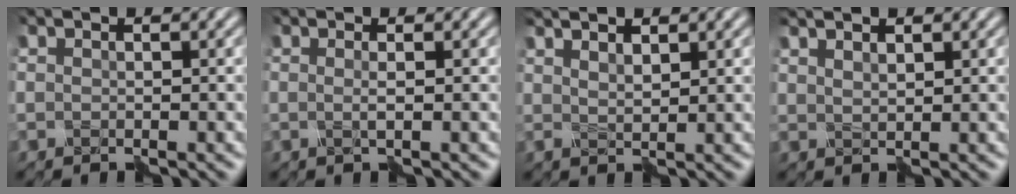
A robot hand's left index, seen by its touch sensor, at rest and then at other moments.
{"total": 0.9, "force": [-0.2, 0.0, 0.9], "torque": [-0.017, 0.001, -0.005]}
{"total": 2.2, "force": [1.5, 0.4, 1.5], "torque": [-0.013, 0.008, 0.018]}
{"total": 1.4, "force": [1.1, 0.1, 0.9], "torque": [-0.012, 0.005, 0.018]}